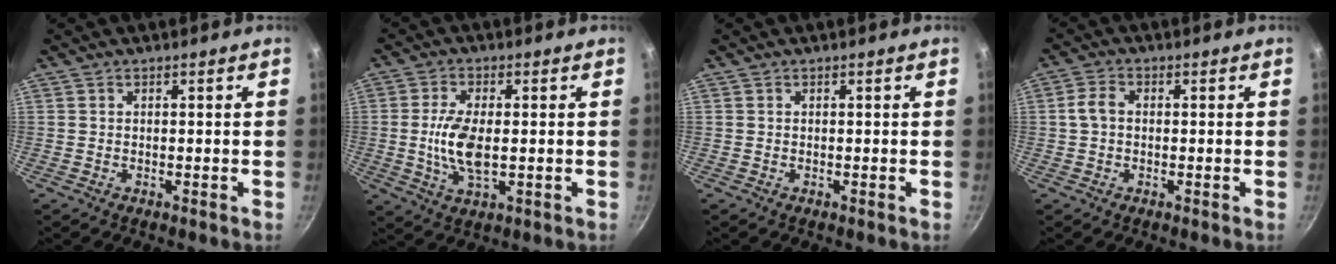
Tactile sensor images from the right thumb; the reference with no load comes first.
{"total": 8.4, "force": [-0.3, 3.8, 7.5], "torque": [-0.156, -0.008, -0.003]}
{"total": 0.0}
{"total": 3.5, "force": [0.0, 2.5, 2.5], "torque": [-0.050, 0.010, -0.004]}